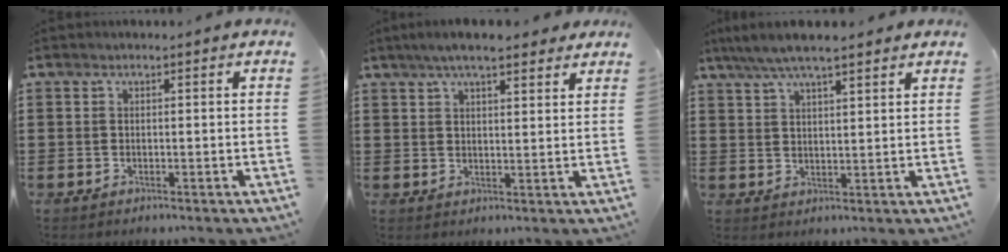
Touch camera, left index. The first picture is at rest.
{"total": 5.8, "force": [4.7, 1.2, 3.2], "torque": [-0.071, -0.001, 0.085]}
{"total": 5.5, "force": [4.5, 0.9, 3.1], "torque": [-0.071, -0.005, 0.079]}